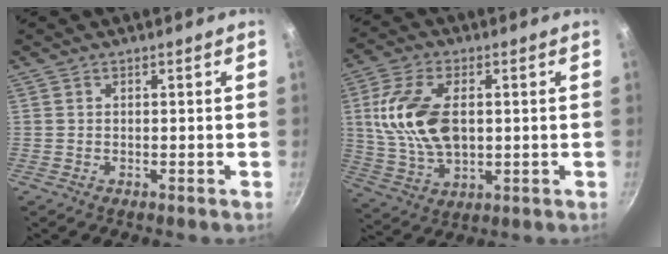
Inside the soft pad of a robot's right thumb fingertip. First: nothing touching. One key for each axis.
{"total": 14.7, "fx": 1.8, "fy": 8.6, "fz": 11.8, "tx": -0.215, "ty": -0.004, "tz": 0.038}